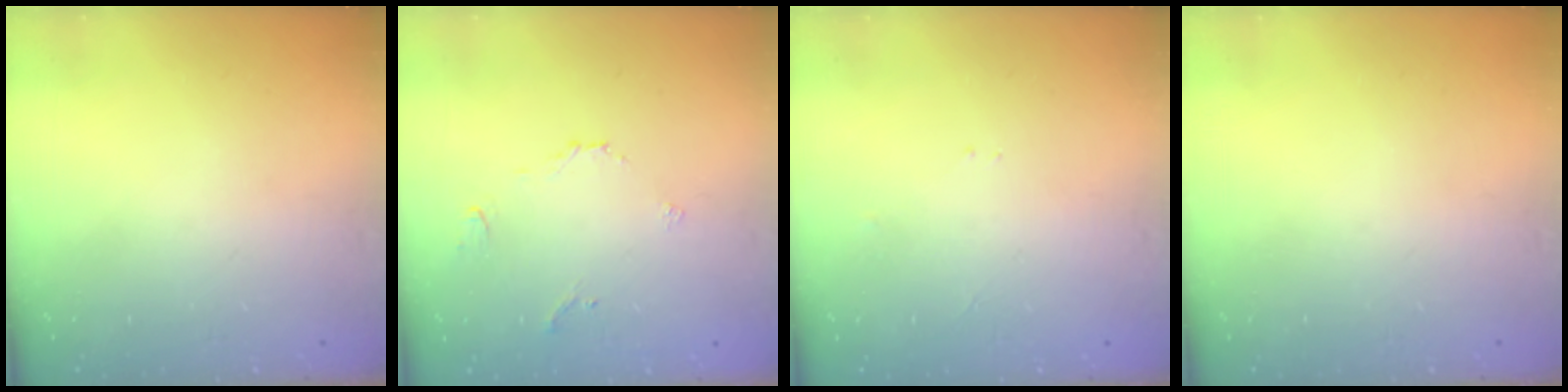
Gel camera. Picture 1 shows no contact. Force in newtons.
{"total": 3.6, "press": 3.5, "slide": 0.7}
{"total": 2.3, "press": 2.3, "slide": 0.3}
{"total": 0.0}